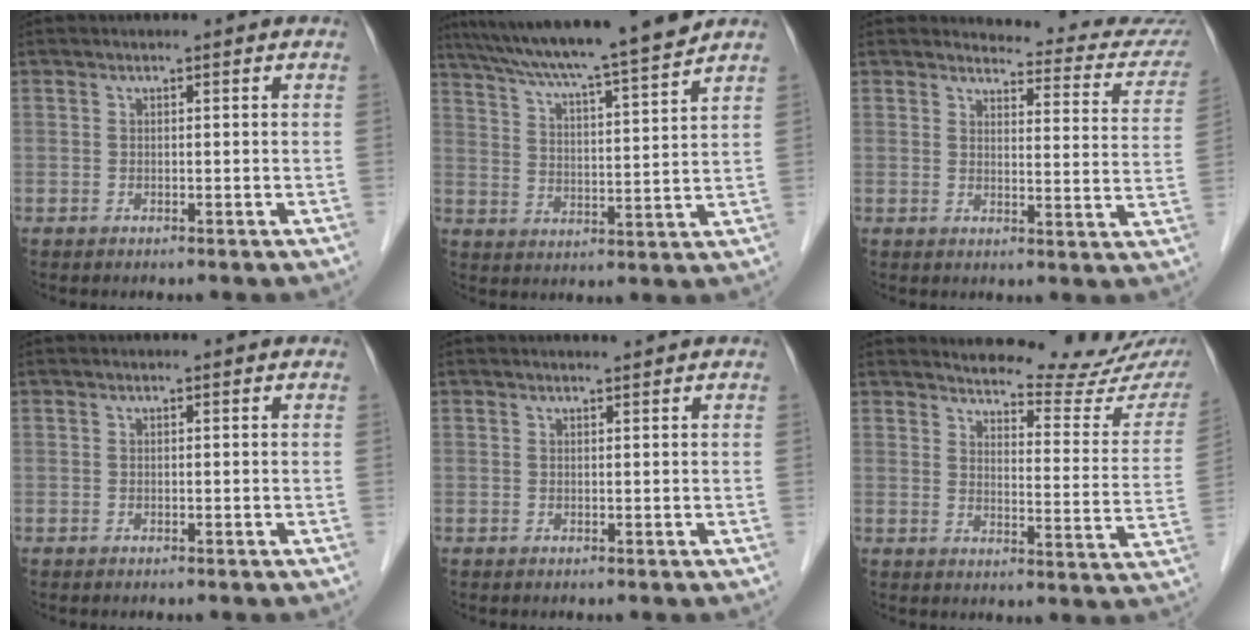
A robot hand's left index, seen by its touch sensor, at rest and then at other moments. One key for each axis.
{"total": 16.3, "fx": 14.4, "fy": -1.4, "fz": 7.5, "tx": -0.131, "ty": -0.005, "tz": 0.215}
{"total": 14.3, "fx": 14.0, "fy": 2.3, "fz": 1.8, "tx": 0.012, "ty": -0.074, "tz": 0.125}
{"total": 0.0}
{"total": 0.8, "fx": 0.7, "fy": -0.3, "fz": 0.1, "tx": -0.008, "ty": -0.004, "tz": 0.015}
{"total": 15.4, "fx": 14.6, "fy": 1.3, "fz": 4.9, "tx": -0.055, "ty": -0.074, "tz": 0.162}